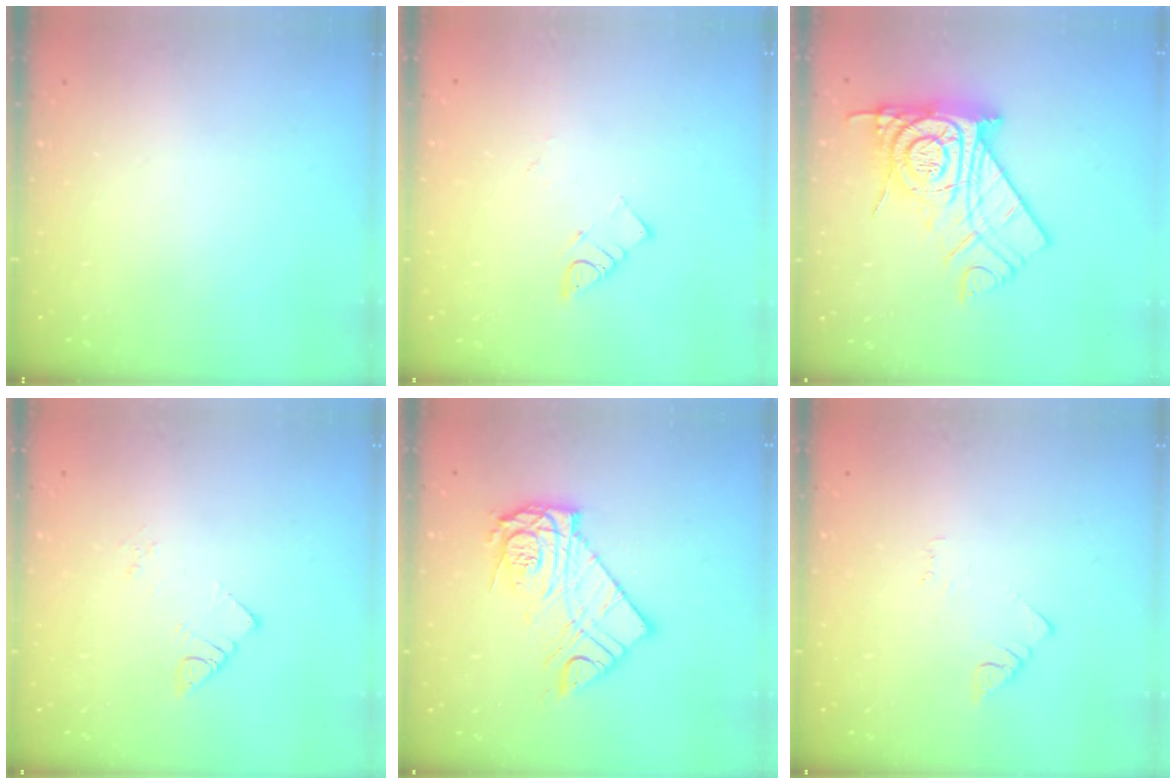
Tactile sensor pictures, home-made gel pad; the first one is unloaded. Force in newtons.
{"total": 3.9, "press": 3.9, "slide": 0.5}
{"total": 19.7, "press": 19.6, "slide": 1.7}
{"total": 2.6, "press": 2.6, "slide": 0.1}
{"total": 12.9, "press": 12.9, "slide": 1.0}
{"total": 1.5, "press": 1.5, "slide": 0.3}